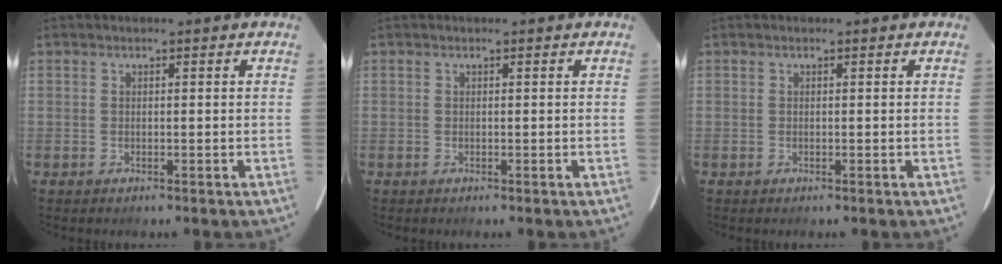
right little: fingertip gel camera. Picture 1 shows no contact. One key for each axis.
{"total": 0.0}
{"total": 0.0}